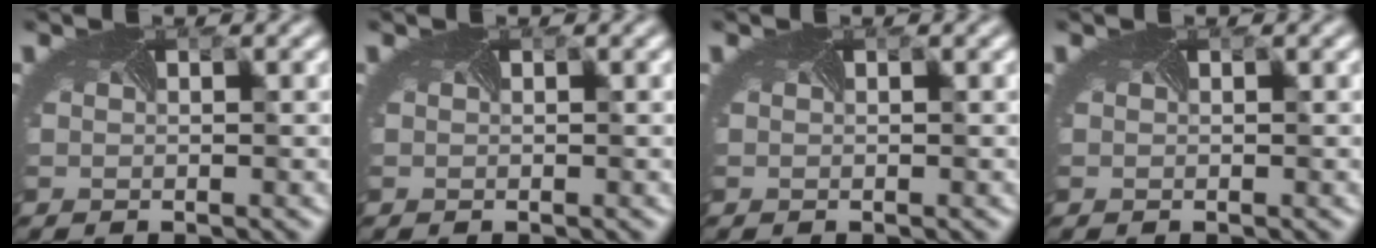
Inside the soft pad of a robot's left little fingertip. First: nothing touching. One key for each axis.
{"total": 0.0}
{"total": 0.0}
{"total": 0.0}